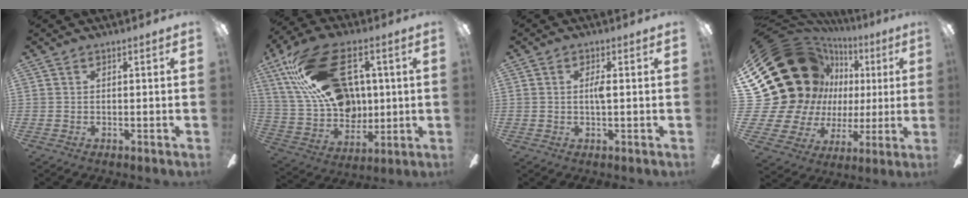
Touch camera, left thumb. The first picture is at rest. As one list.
[{"total": 25.4, "force": [11.1, 15.4, 16.8], "torque": [-0.317, -0.034, 0.199]}, {"total": 2.2, "force": [0.2, 0.4, 2.2], "torque": [-0.044, 0.001, 0.002]}, {"total": 28.4, "force": [7.9, 22.7, 15.1], "torque": [-0.308, -0.074, 0.210]}]